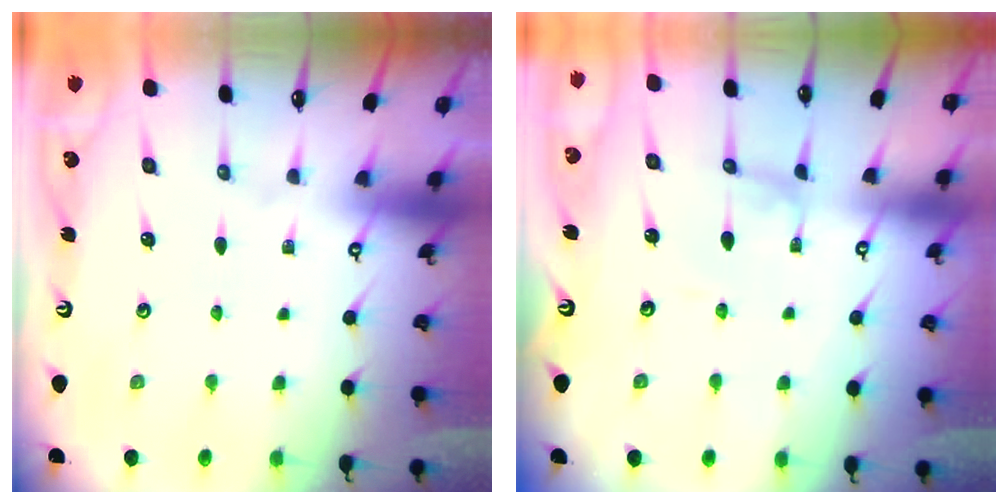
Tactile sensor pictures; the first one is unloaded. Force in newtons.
{"total": 1.6, "press": 1.6, "slide": 0.1}